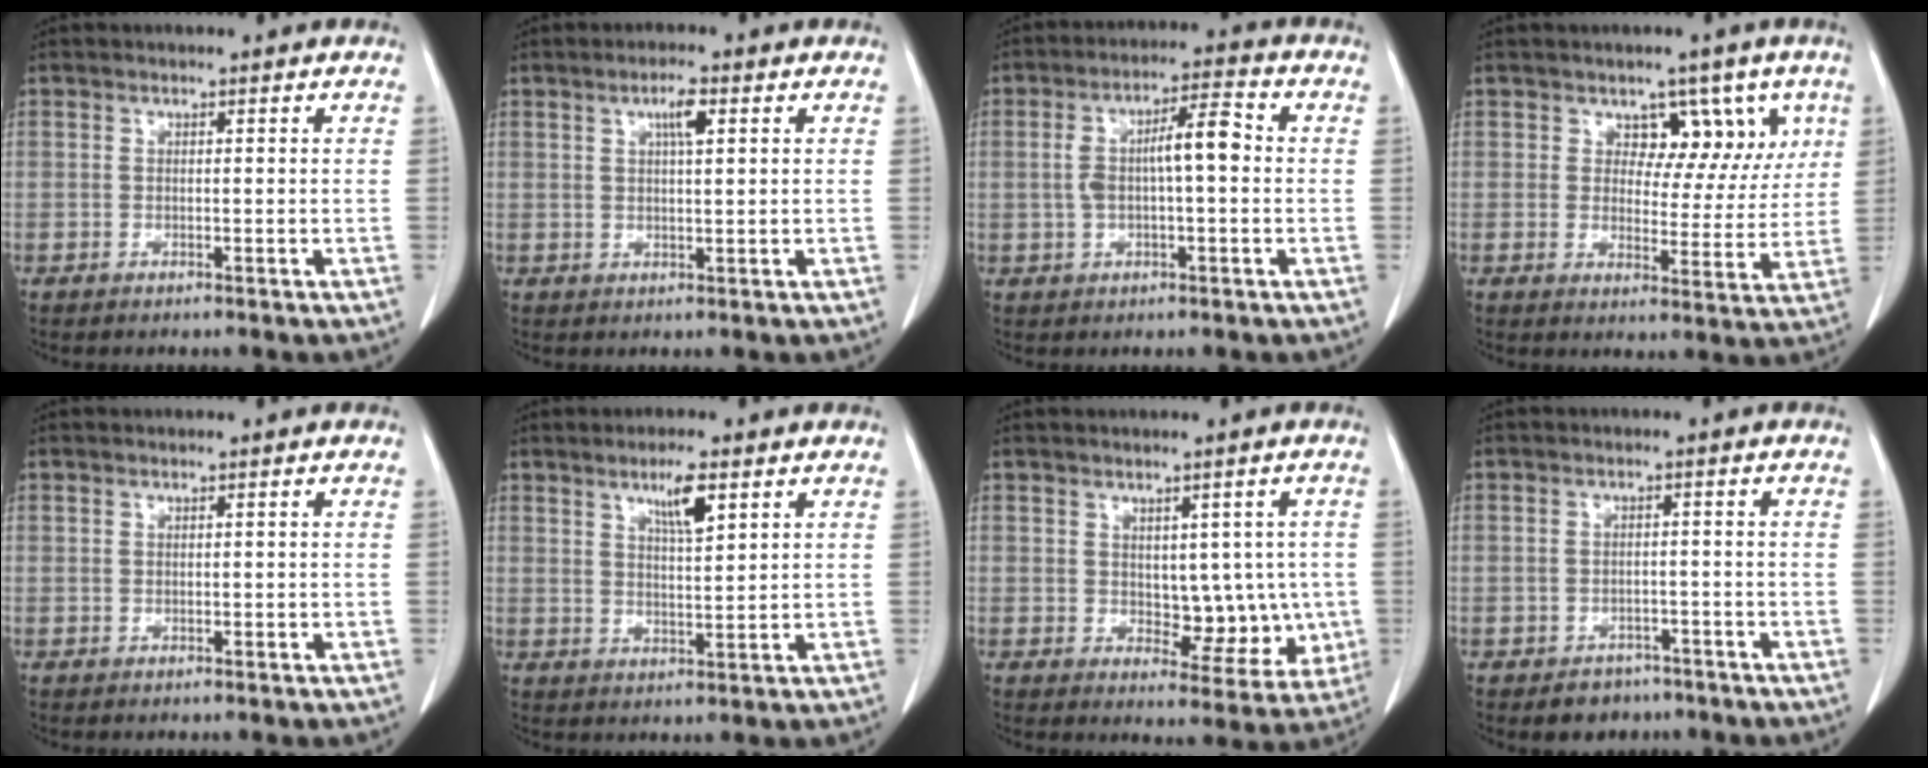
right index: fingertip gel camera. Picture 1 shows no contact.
{"total": 3.4, "force": [1.4, 0.6, 3.0], "torque": [-0.054, 0.002, 0.022]}
{"total": 7.6, "force": [0.2, 2.0, 7.4], "torque": [-0.141, 0.028, 0.003]}
{"total": 7.3, "force": [3.8, 5.0, 3.7], "torque": [-0.021, 0.009, 0.049]}
{"total": 0.0}
{"total": 5.3, "force": [2.9, 0.8, 4.4], "torque": [-0.077, -0.002, 0.050]}
{"total": 7.7, "force": [0.2, 4.7, 6.1], "torque": [-0.056, 0.005, 0.018]}
{"total": 3.8, "force": [-2.6, 2.7, 0.6], "torque": [-0.006, 0.011, -0.032]}